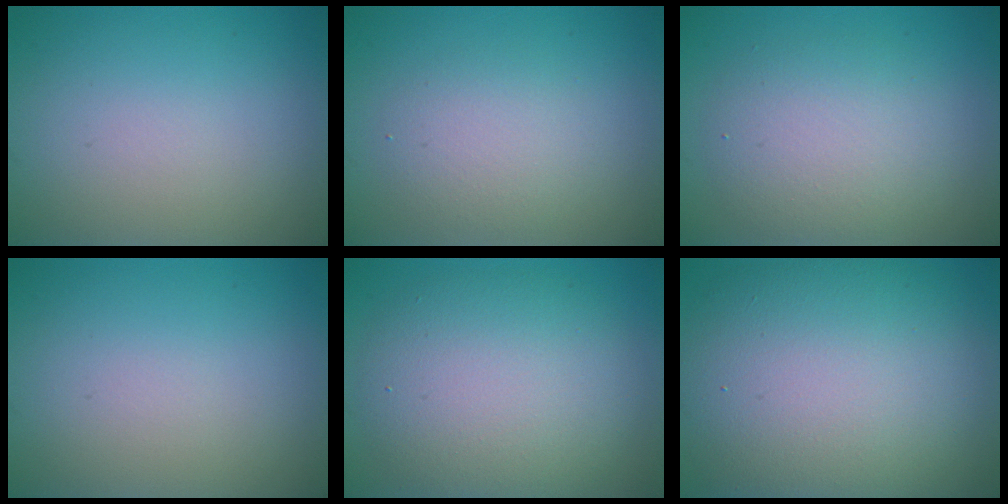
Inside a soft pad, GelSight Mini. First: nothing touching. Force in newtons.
{"total": 2.6, "press": 2.6, "slide": 0.1}
{"total": 4.6, "press": 4.5, "slide": 0.4}
{"total": 0.0}
{"total": 9.0, "press": 9.0, "slide": 0.2}
{"total": 14.0, "press": 14.0, "slide": 0.6}